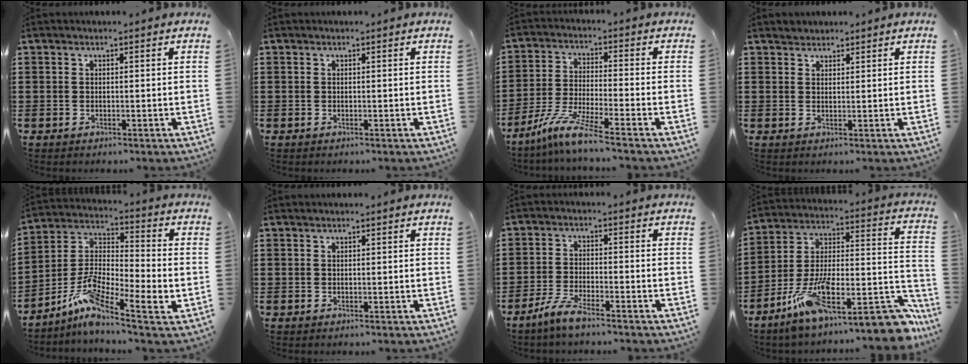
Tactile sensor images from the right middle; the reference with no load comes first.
{"total": 0.0}
{"total": 7.4, "force": [-5.9, -0.1, 4.5], "torque": [-0.106, -0.020, -0.118]}
{"total": 1.5, "force": [1.4, 0.5, -0.3], "torque": [0.010, 0.001, 0.026]}
{"total": 7.9, "force": [-4.3, 2.0, 6.3], "torque": [-0.151, -0.027, -0.093]}
{"total": 0.0}
{"total": 4.5, "force": [-3.7, 0.3, 2.6], "torque": [-0.064, -0.006, -0.073]}
{"total": 15.9, "force": [-10.7, 3.5, 11.2], "torque": [-0.197, 0.008, -0.187]}